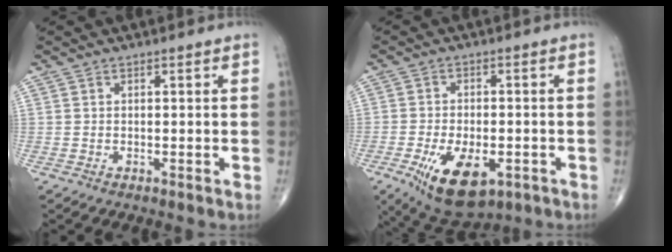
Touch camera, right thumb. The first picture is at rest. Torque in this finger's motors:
{"motor_torque": [0.30, 0.22, 0.59, 0.20, 0.16]}